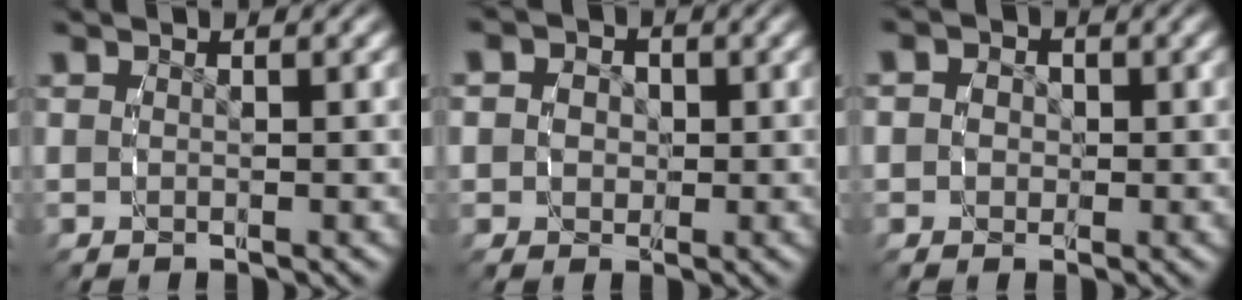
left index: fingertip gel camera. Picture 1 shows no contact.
{"total": 3.7, "force": [0.3, 3.4, 1.4], "torque": [-0.034, -0.013, 0.006]}
{"total": 2.8, "force": [0.0, 2.6, 0.8], "torque": [-0.021, -0.005, -0.004]}